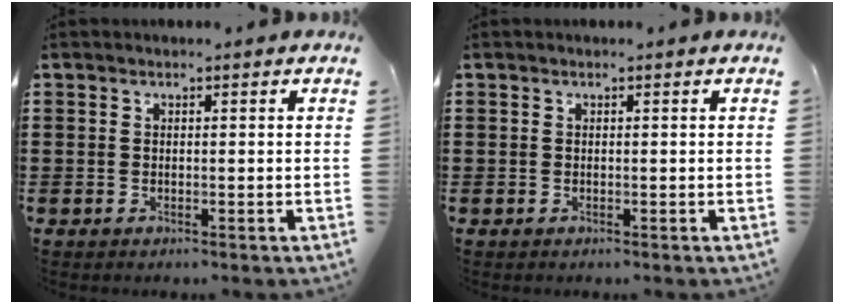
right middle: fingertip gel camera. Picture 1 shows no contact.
{"total": 0.0}